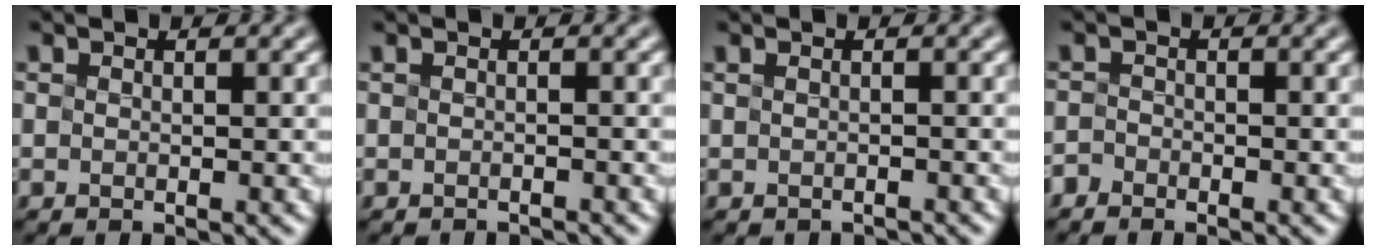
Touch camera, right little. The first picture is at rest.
{"total": 1.5, "force": [-1.4, 0.0, 0.4], "torque": [0.002, -0.013, -0.022]}
{"total": 0.8, "force": [-0.7, 0.1, 0.4], "torque": [-0.004, -0.013, -0.014]}
{"total": 1.4, "force": [-1.3, -0.3, -0.6], "torque": [0.007, -0.001, -0.018]}